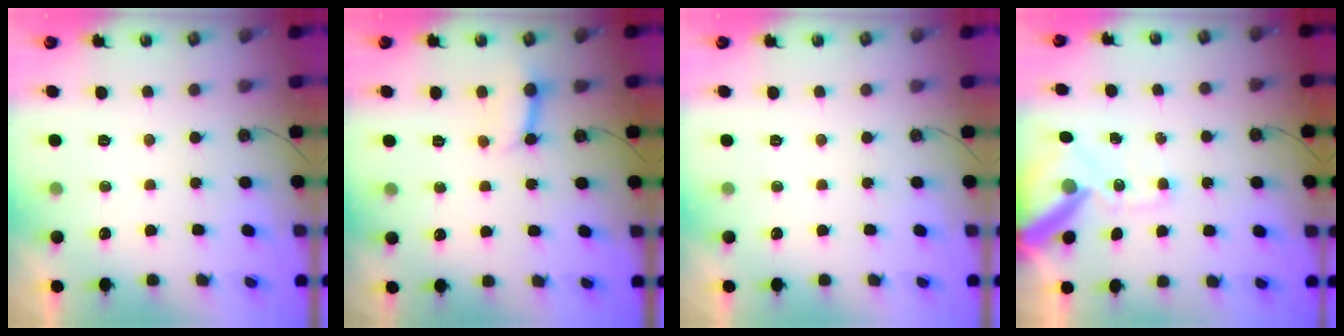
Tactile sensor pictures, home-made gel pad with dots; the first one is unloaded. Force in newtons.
{"total": 4.7, "press": 4.7, "slide": 0.6}
{"total": 0.0}
{"total": 12.7, "press": 12.5, "slide": 1.8}